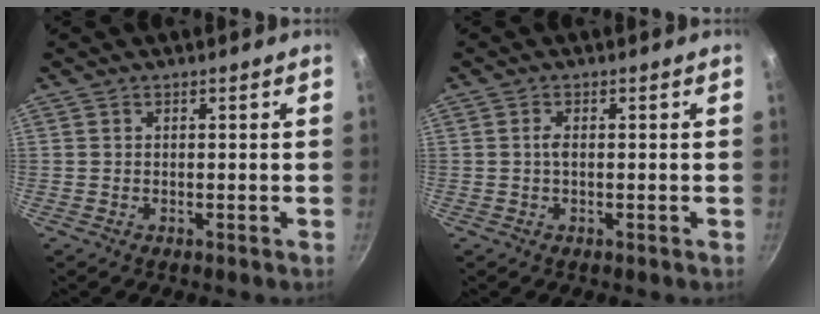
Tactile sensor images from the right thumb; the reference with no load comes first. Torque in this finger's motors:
{"motor_torque": [0.25, 0.00, 0.46, 0.00, 0.00]}